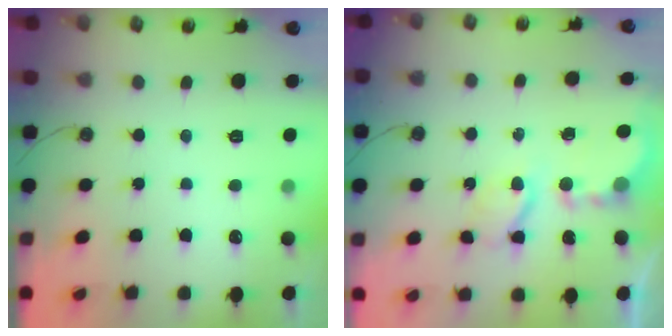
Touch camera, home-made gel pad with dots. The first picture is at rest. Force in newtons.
{"total": 5.7, "press": 5.7, "slide": 0.2}